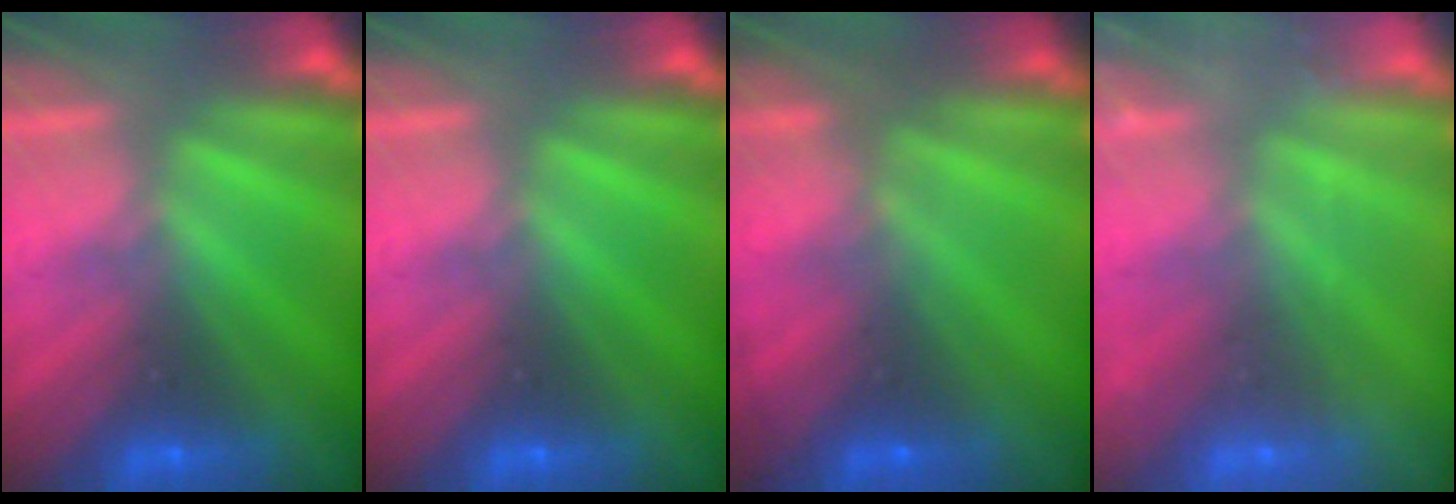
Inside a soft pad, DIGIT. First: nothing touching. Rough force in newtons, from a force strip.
{"total": 0.0}
{"total": 7.6}
{"total": 2.2}